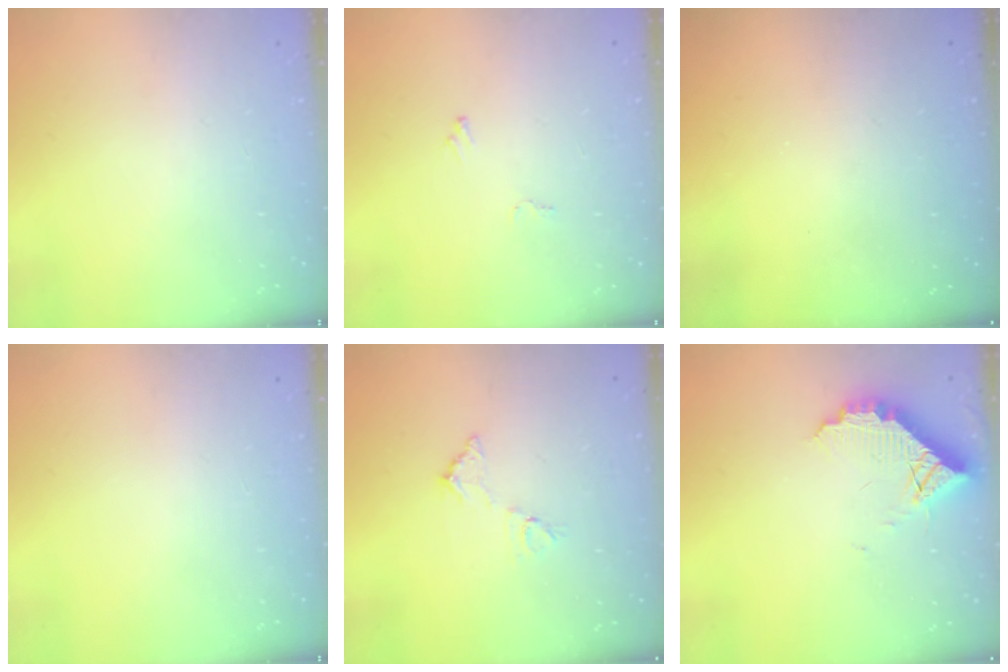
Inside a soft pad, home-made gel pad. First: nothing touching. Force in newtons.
{"total": 5.6, "press": 5.6, "slide": 0.2}
{"total": 3.3, "press": 3.3, "slide": 0.1}
{"total": 0.0}
{"total": 7.5, "press": 7.5, "slide": 0.4}
{"total": 10.0, "press": 10.0, "slide": 0.8}